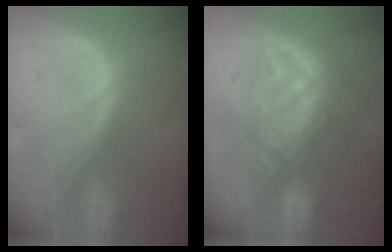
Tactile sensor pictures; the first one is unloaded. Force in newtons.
{"total": 9.3, "press": 8.1, "slide": 4.5}